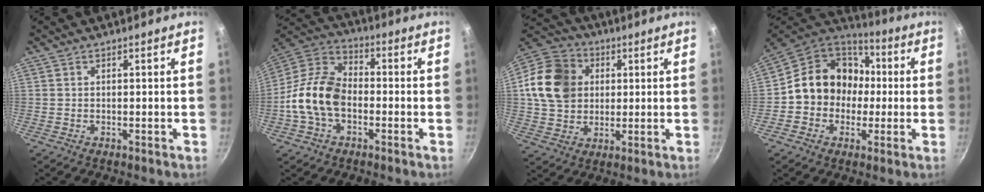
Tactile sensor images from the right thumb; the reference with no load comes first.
{"total": 13.7, "force": [-2.9, 9.1, 9.9], "torque": [-0.157, 0.040, -0.074]}
{"total": 15.6, "force": [2.9, 12.9, 8.4], "torque": [-0.137, 0.015, 0.045]}
{"total": 16.0, "force": [-0.1, 14.1, 7.6], "torque": [-0.083, 0.042, -0.015]}